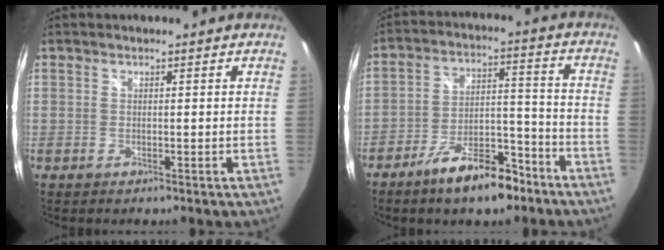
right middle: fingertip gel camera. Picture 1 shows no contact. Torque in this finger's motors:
{"motor_torque": [1.14, -1.00, 0.67, 0.17]}